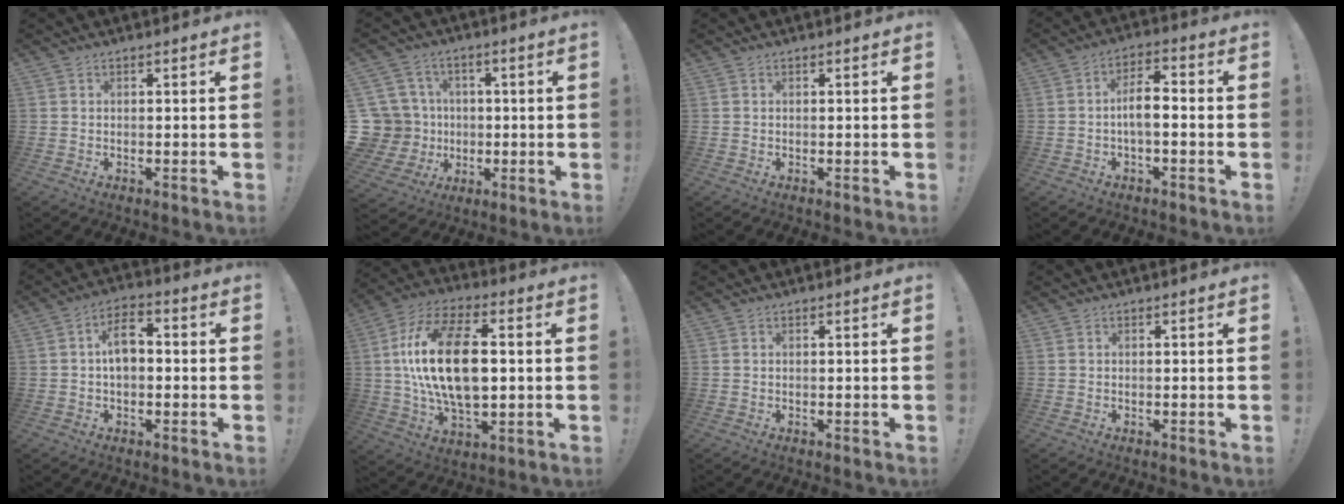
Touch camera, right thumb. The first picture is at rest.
{"total": 13.0, "force": [-0.2, 12.1, 4.8], "torque": [-0.104, 0.002, 0.014]}
{"total": 0.0}
{"total": 7.2, "force": [-1.3, 3.0, 6.4], "torque": [-0.112, 0.009, -0.025]}
{"total": 7.6, "force": [0.0, 4.6, 6.0], "torque": [-0.096, 0.015, 0.002]}
{"total": 21.2, "force": [1.7, 11.5, 17.7], "torque": [-0.324, 0.003, 0.023]}
{"total": 0.0}
{"total": 0.0}